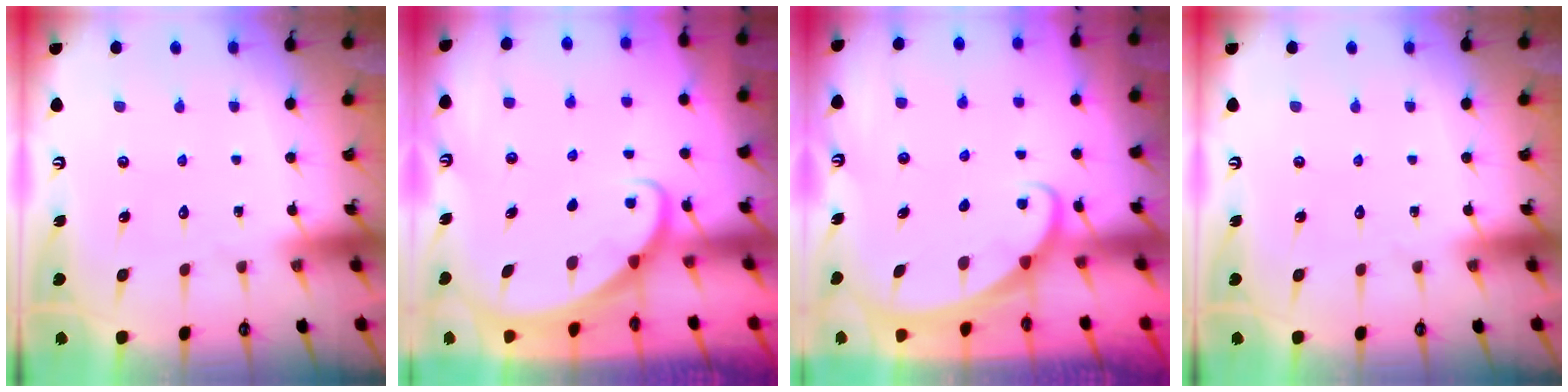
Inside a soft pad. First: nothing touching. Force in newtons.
{"total": 1.6, "press": 1.6, "slide": 0.0}
{"total": 1.8, "press": 1.8, "slide": 0.1}
{"total": 0.0}